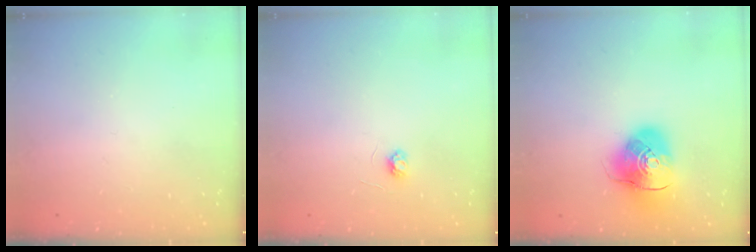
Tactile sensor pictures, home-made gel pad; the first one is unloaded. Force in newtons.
{"total": 3.1, "press": 3.1, "slide": 0.3}
{"total": 10.9, "press": 10.7, "slide": 1.8}